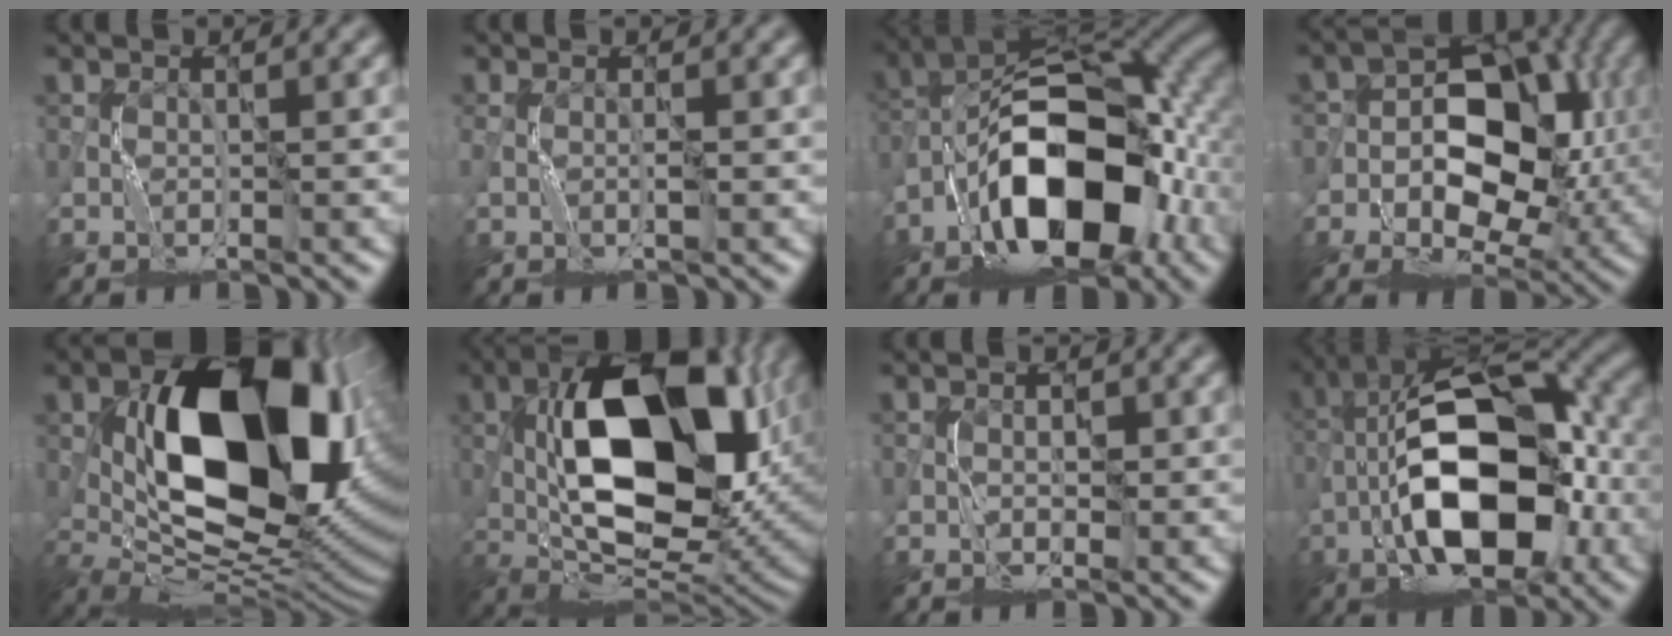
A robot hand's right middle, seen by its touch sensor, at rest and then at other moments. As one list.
[{"total": 1.1, "force": [0.1, 0.2, 1.1], "torque": [-0.031, 0.001, 0.002]}, {"total": 13.7, "force": [-5.5, 7.0, 10.4], "torque": [-0.165, 0.002, -0.104]}, {"total": 11.5, "force": [-1.3, 7.8, 8.4], "torque": [-0.105, 0.011, -0.026]}, {"total": 17.2, "force": [3.6, 10.1, 13.4], "torque": [-0.197, -0.012, 0.068]}, {"total": 16.3, "force": [2.3, 8.4, 13.8], "torque": [-0.230, 0.012, 0.033]}, {"total": 0.9, "force": [-0.1, 0.5, 0.7], "torque": [-0.009, 0.001, -0.002]}, {"total": 13.5, "force": [-2.7, 6.7, 11.4], "torque": [-0.194, 0.016, -0.059]}]